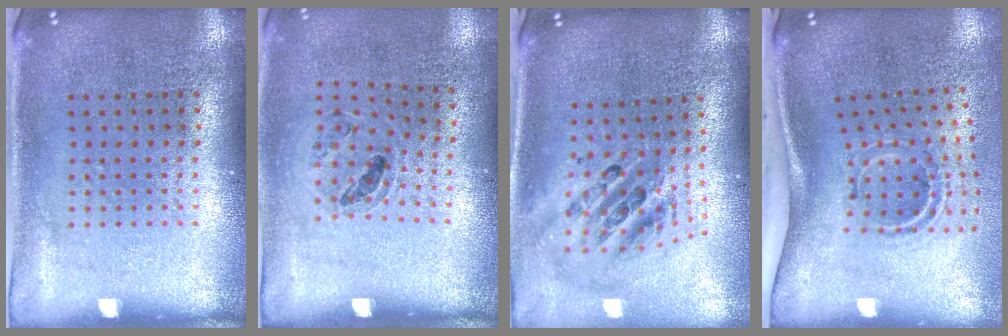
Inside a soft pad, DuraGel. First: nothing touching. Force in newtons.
{"total": 0.9, "press": 0.8, "slide": 0.3}
{"total": 2.4, "press": 1.7, "slide": 1.7}
{"total": 2.2, "press": 1.2, "slide": 1.9}